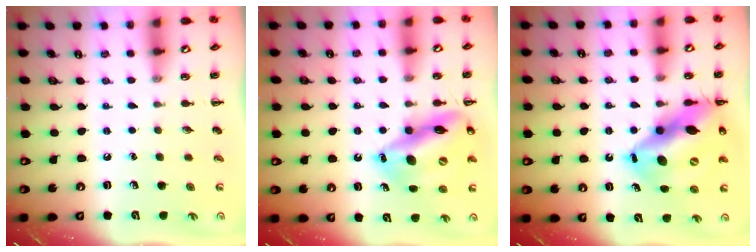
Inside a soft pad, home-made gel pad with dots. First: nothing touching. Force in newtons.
{"total": 17.9, "press": 17.6, "slide": 3.5}
{"total": 19.4, "press": 18.7, "slide": 5.1}